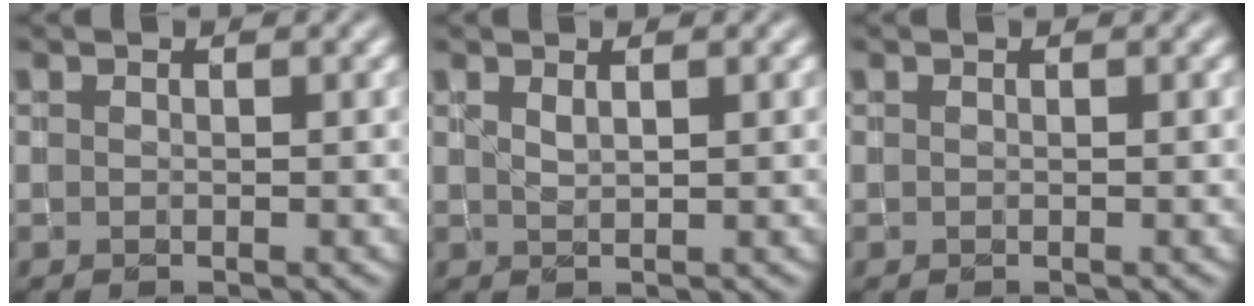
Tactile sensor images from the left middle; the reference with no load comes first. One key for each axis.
{"total": 0.8, "fx": 0.6, "fy": 0.1, "fz": 0.6, "tx": -0.008, "ty": -0.001, "tz": 0.010}
{"total": 0.0}